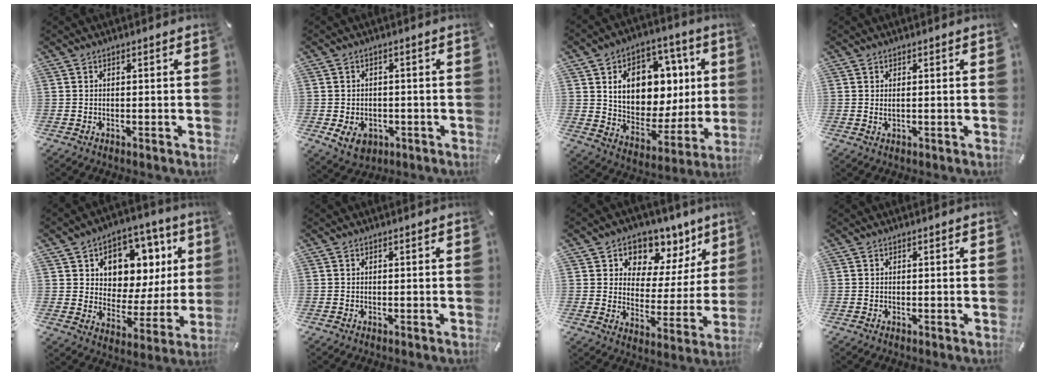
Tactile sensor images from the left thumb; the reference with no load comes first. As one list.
[{"total": 5.9, "force": [-1.8, 4.8, 2.8], "torque": [-0.050, 0.003, -0.035]}, {"total": 15.8, "force": [4.4, 12.2, 9.0], "torque": [-0.131, -0.023, 0.089]}, {"total": 1.0, "force": [0.3, 0.4, 0.9], "torque": [-0.010, -0.003, 0.004]}, {"total": 10.4, "force": [5.1, 8.0, 4.2], "torque": [-0.059, -0.047, 0.092]}, {"total": 0.0}, {"total": 8.4, "force": [5.4, 6.3, 1.3], "torque": [-0.010, -0.063, 0.094]}, {"total": 0.0}]